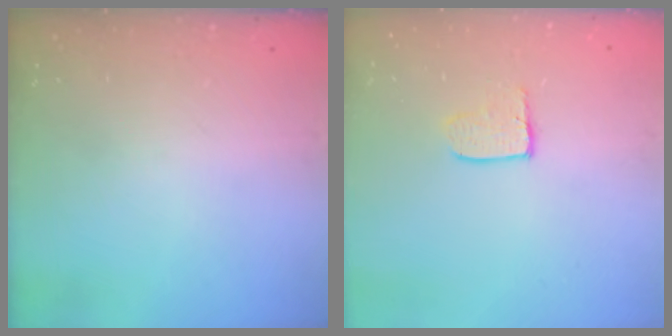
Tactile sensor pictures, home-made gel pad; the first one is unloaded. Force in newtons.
{"total": 3.4, "press": 3.4, "slide": 0.3}